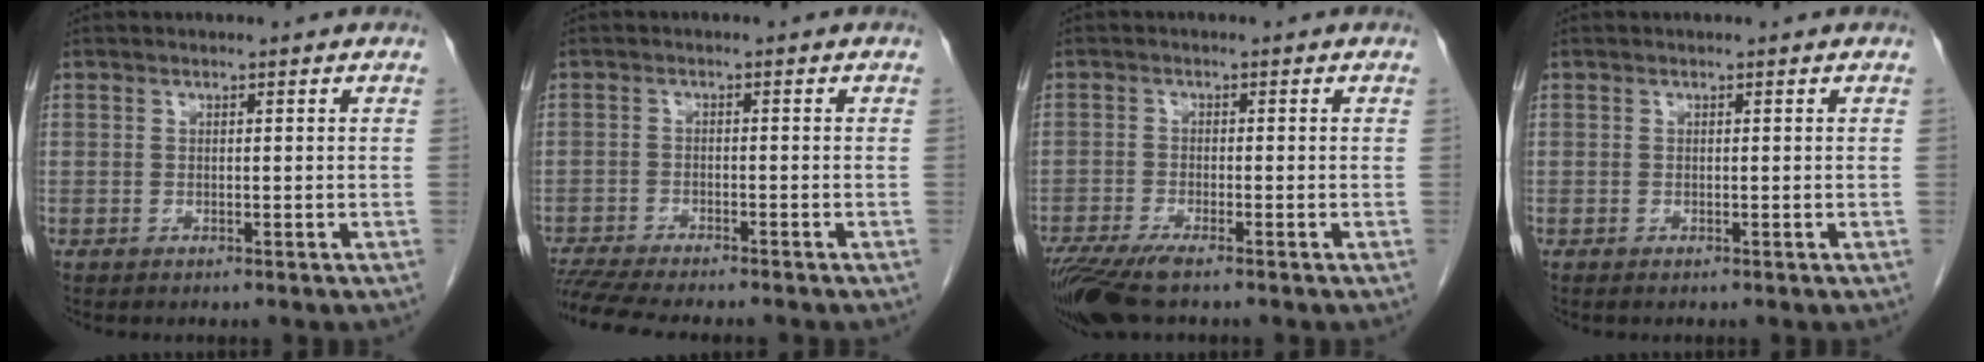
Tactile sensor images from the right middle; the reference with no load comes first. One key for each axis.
{"total": 10.6, "fx": -9.4, "fy": 1.1, "fz": 4.7, "tx": -0.070, "ty": -0.011, "tz": -0.144}
{"total": 7.6, "fx": -5.6, "fy": 1.2, "fz": 5.0, "tx": -0.090, "ty": -0.019, "tz": -0.102}
{"total": 0.0}